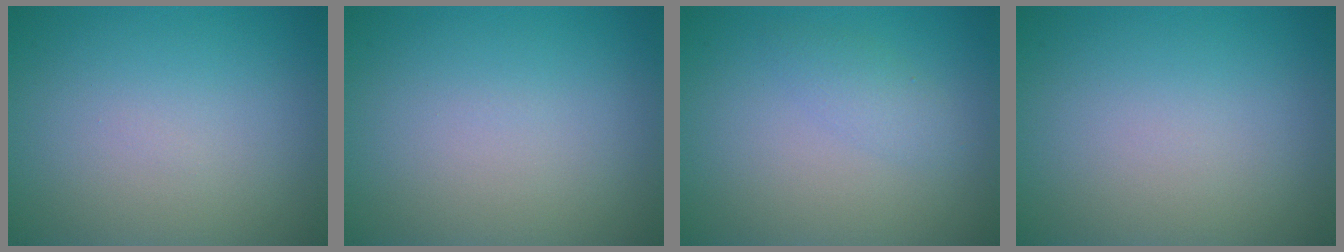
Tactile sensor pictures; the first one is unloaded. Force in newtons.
{"total": 0.0}
{"total": 1.4, "press": 1.4, "slide": 0.0}
{"total": 0.0}